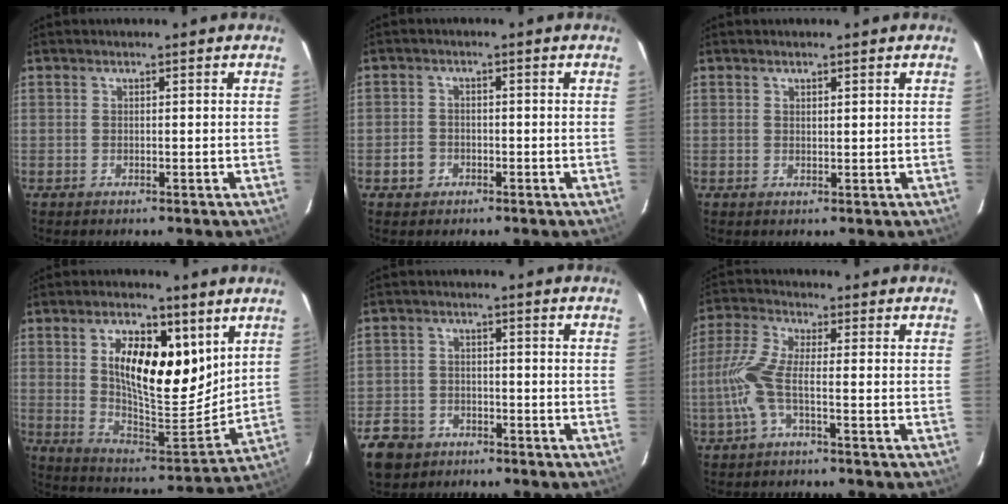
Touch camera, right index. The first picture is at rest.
{"total": 3.2, "force": [-1.4, 2.8, 0.5], "torque": [-0.016, 0.010, -0.021]}
{"total": 1.0, "force": [0.7, 0.2, 0.7], "torque": [-0.010, 0.001, 0.013]}
{"total": 16.9, "force": [6.7, 7.4, 13.6], "torque": [-0.229, 0.001, 0.122]}
{"total": 9.5, "force": [-5.4, 7.2, 3.0], "torque": [-0.096, 0.019, -0.087]}
{"total": 7.1, "force": [-2.1, 1.0, 6.7], "torque": [-0.163, 0.003, -0.041]}